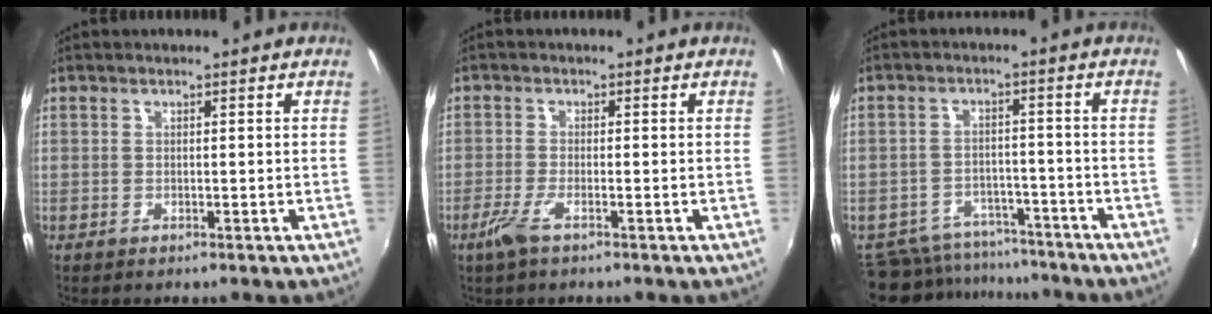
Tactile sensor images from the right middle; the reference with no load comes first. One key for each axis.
{"total": 3.4, "fx": -2.2, "fy": 0.4, "fz": 2.6, "tx": -0.065, "ty": -0.008, "tz": -0.045}
{"total": 13.3, "fx": -11.4, "fy": 6.0, "fz": 3.4, "tx": -0.093, "ty": 0.010, "tz": -0.155}